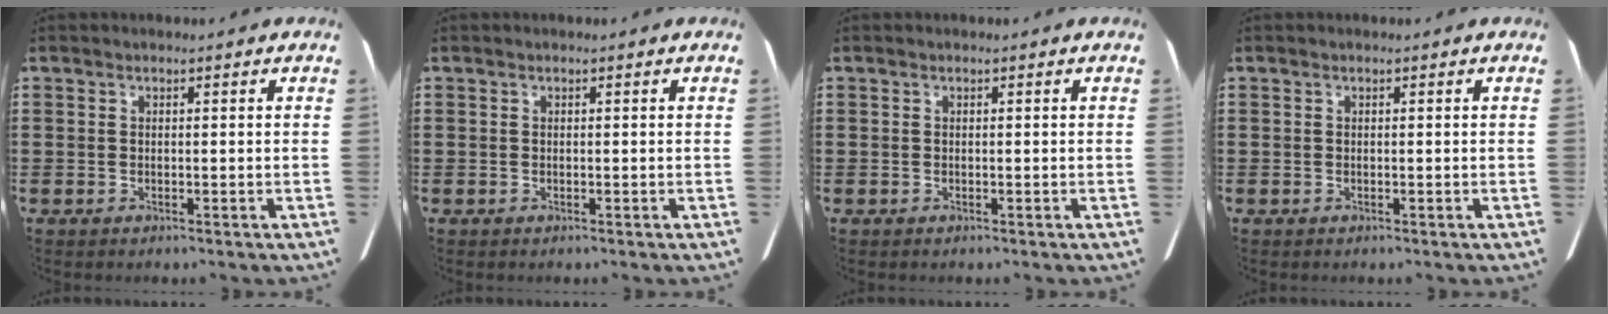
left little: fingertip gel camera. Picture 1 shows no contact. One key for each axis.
{"total": 0.0}
{"total": 0.0}
{"total": 0.0}